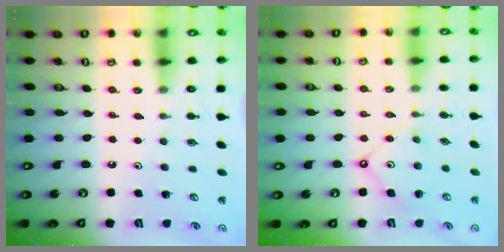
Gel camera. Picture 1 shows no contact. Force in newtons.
{"total": 7.2, "press": 7.1, "slide": 0.7}